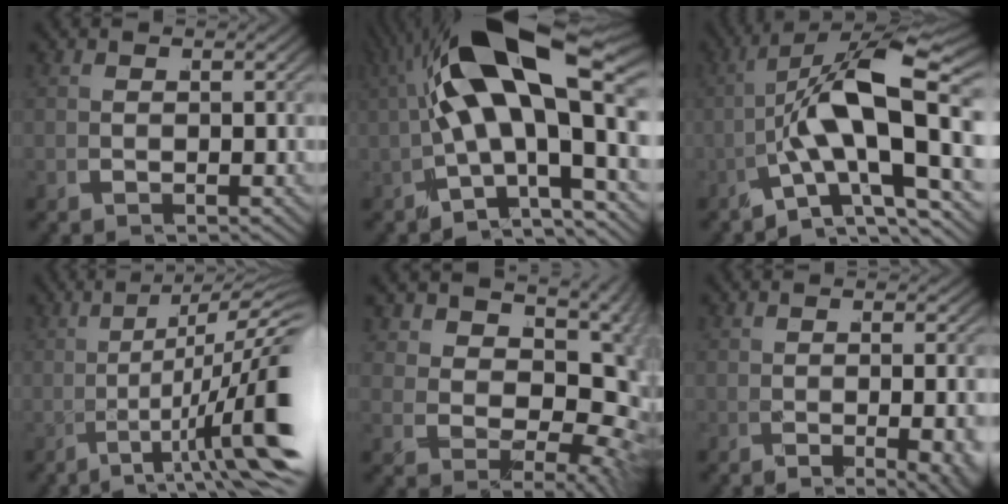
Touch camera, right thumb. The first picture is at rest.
{"total": 14.8, "force": [1.1, 7.4, 12.7], "torque": [-0.247, 0.002, 0.013]}
{"total": 9.2, "force": [-0.2, 3.2, 8.6], "torque": [-0.154, 0.008, -0.008]}
{"total": 8.2, "force": [-1.2, 1.6, 8.0], "torque": [-0.131, 0.005, -0.020]}
{"total": 12.3, "force": [1.6, 8.5, 8.8], "torque": [-0.138, -0.017, 0.030]}
{"total": 3.5, "force": [-1.1, 1.1, 3.2], "torque": [-0.055, -0.015, -0.010]}